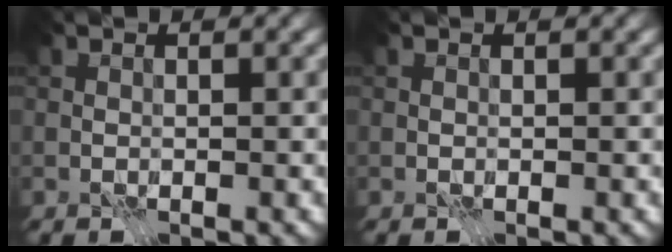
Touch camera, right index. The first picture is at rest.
{"total": 0.0}